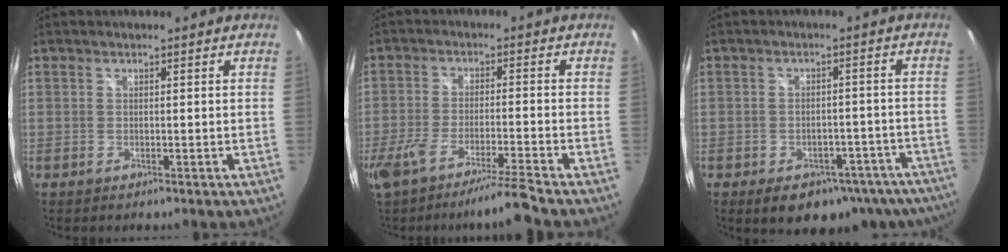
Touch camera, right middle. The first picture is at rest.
{"total": 9.5, "force": [-7.9, -1.2, 5.2], "torque": [-0.109, -0.024, -0.138]}
{"total": 16.0, "force": [-11.3, 8.6, 7.3], "torque": [-0.121, 0.007, -0.115]}